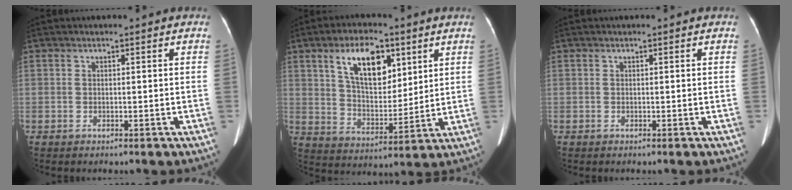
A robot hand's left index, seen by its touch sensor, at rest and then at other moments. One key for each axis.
{"total": 11.2, "fx": 5.5, "fy": 5.2, "fz": 8.3, "tx": -0.153, "ty": 0.014, "tz": 0.105}
{"total": 0.0}